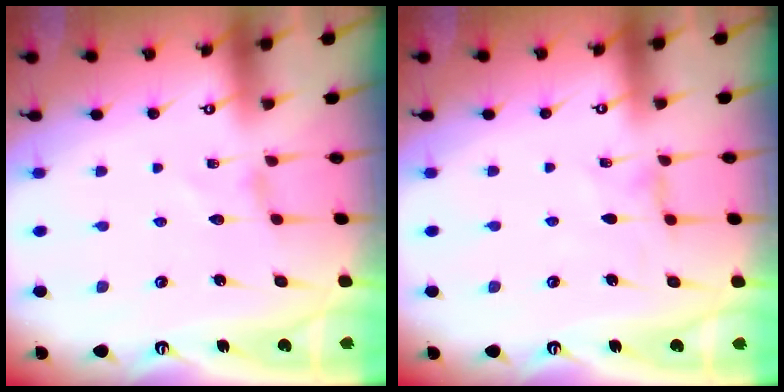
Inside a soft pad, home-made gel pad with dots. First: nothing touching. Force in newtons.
{"total": 0.5, "press": 0.5, "slide": 0.2}